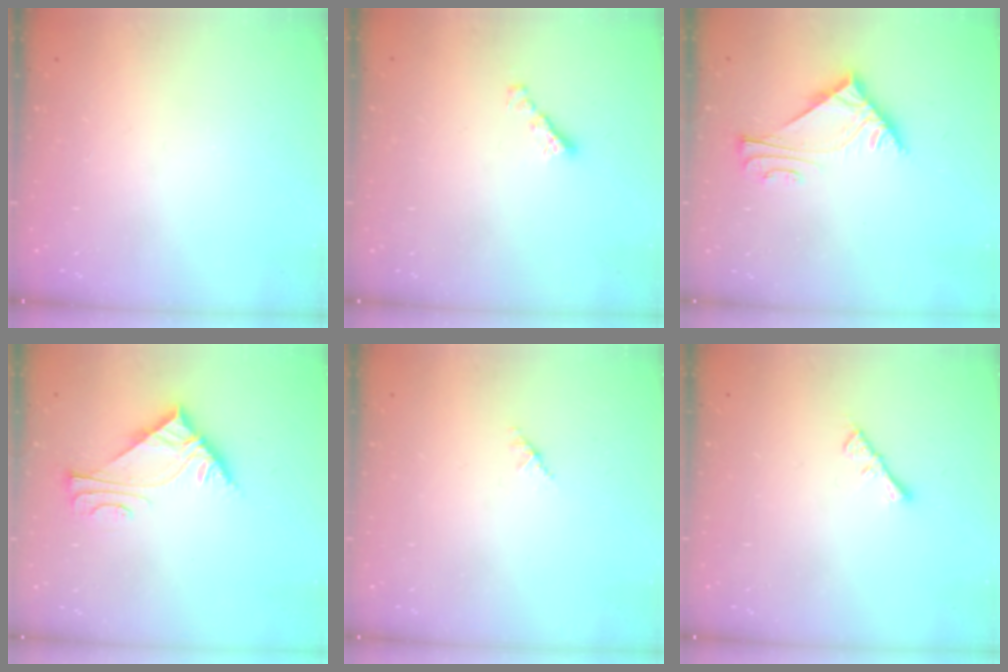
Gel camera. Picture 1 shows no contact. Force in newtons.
{"total": 2.5, "press": 2.5, "slide": 0.5}
{"total": 6.0, "press": 5.9, "slide": 1.2}
{"total": 6.0, "press": 6.0, "slide": 0.7}
{"total": 1.4, "press": 1.3, "slide": 0.4}
{"total": 2.3, "press": 2.2, "slide": 0.4}